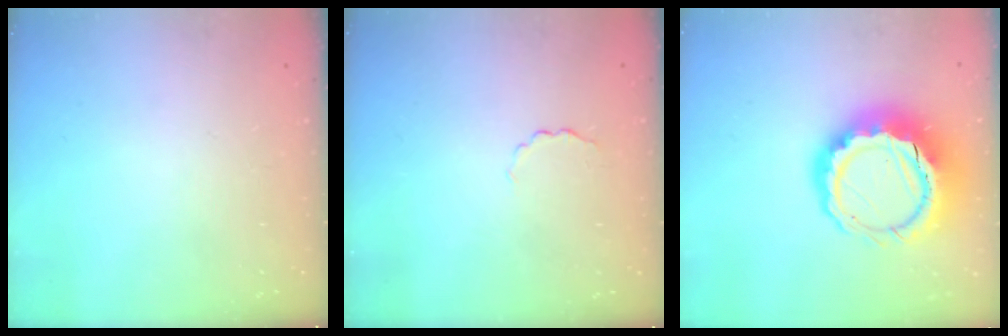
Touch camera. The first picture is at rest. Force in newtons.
{"total": 2.0, "press": 1.9, "slide": 0.5}
{"total": 15.6, "press": 15.3, "slide": 3.3}